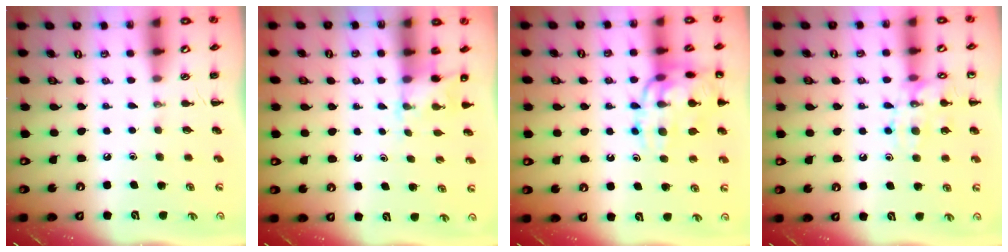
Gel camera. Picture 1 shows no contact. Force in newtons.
{"total": 4.0, "press": 3.8, "slide": 1.2}
{"total": 16.7, "press": 16.5, "slide": 2.5}
{"total": 12.8, "press": 12.8, "slide": 0.8}